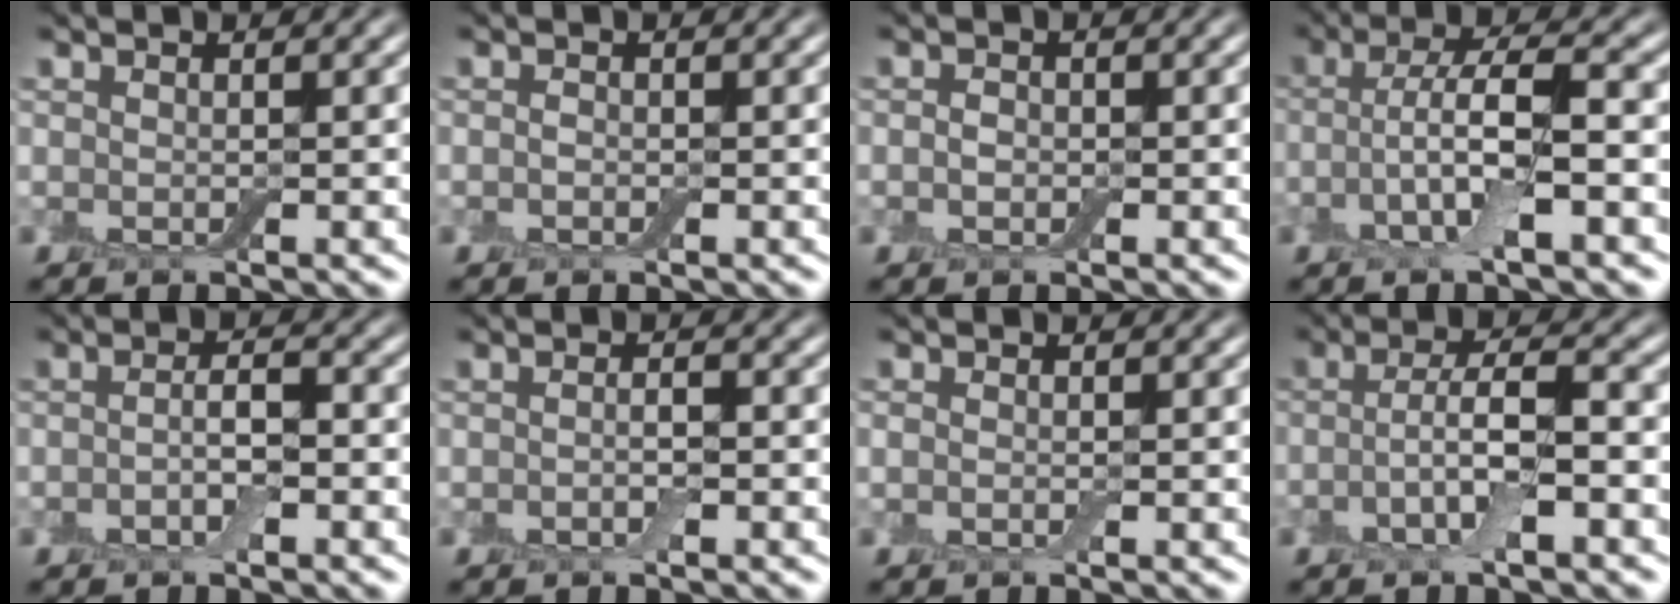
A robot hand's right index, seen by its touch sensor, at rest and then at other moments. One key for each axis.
{"total": 0.7, "fx": -0.2, "fy": 0.4, "fz": 0.5, "tx": -0.009, "ty": 0.001, "tz": -0.005}
{"total": 1.1, "fx": -0.2, "fy": 0.8, "fz": 0.6, "tx": -0.012, "ty": 0.000, "tz": -0.009}
{"total": 5.7, "fx": -1.4, "fy": 1.5, "fz": 5.3, "tx": -0.107, "ty": 0.009, "tz": -0.030}
{"total": 2.3, "fx": -0.7, "fy": 0.7, "fz": 2.1, "tx": -0.041, "ty": 0.003, "tz": -0.018}
{"total": 1.2, "fx": -0.5, "fy": 0.3, "fz": 1.1, "tx": -0.021, "ty": 0.000, "tz": -0.011}
{"total": 0.5, "fx": -0.2, "fy": 0.3, "fz": 0.4, "tx": -0.012, "ty": -0.001, "tz": -0.005}
{"total": 4.3, "fx": -1.2, "fy": 1.0, "fz": 4.0, "tx": -0.080, "ty": 0.007, "tz": -0.028}